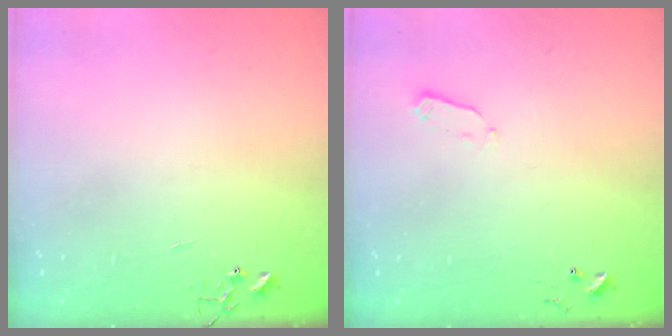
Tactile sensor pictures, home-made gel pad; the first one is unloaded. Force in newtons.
{"total": 2.7, "press": 2.6, "slide": 0.4}